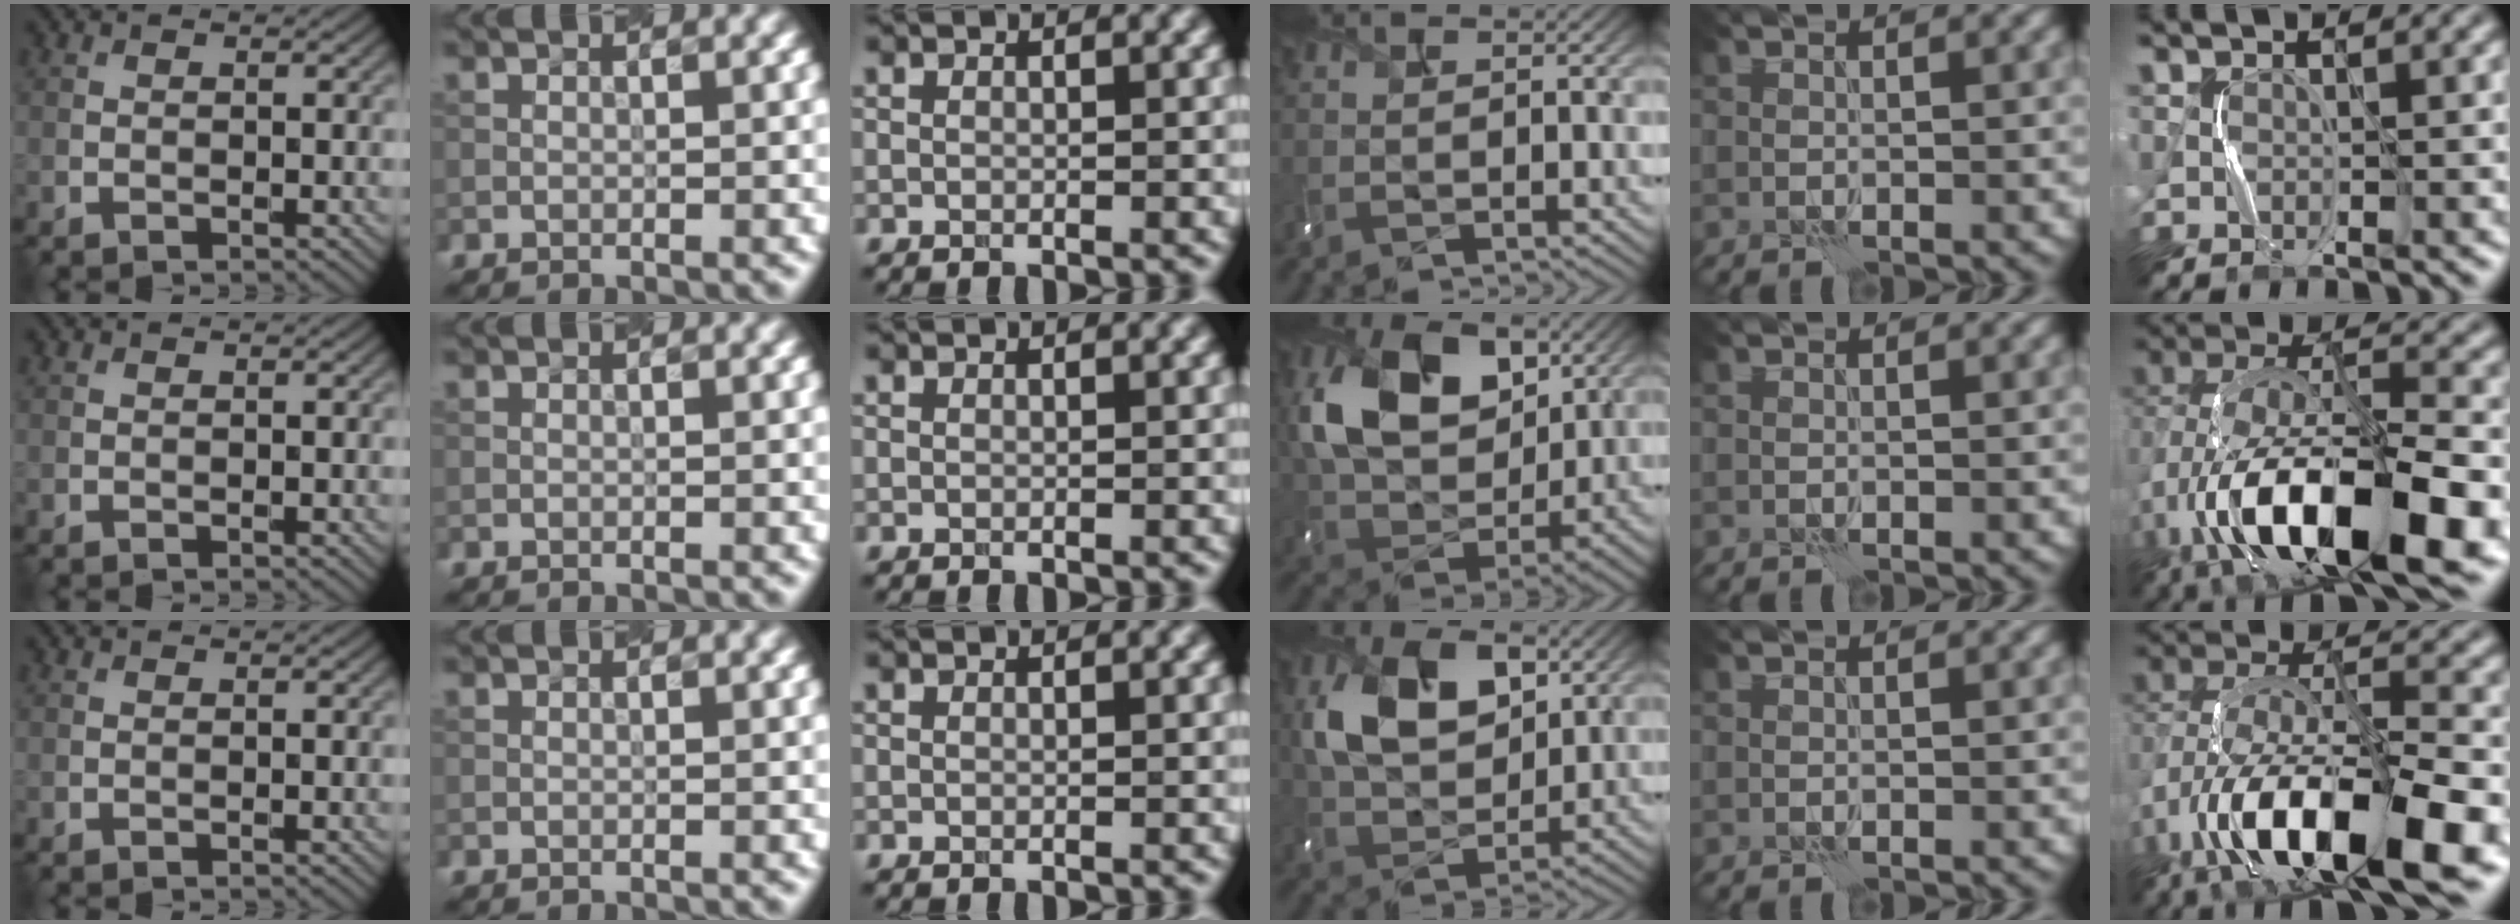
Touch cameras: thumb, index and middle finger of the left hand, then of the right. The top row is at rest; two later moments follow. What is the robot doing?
{"motion": "shake", "object": "handbell"}